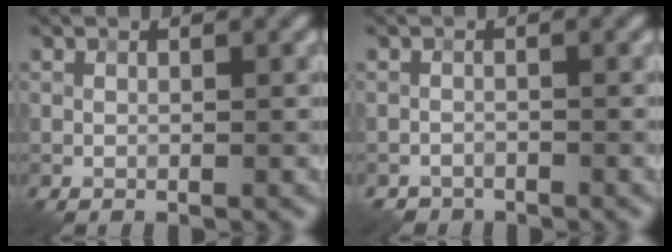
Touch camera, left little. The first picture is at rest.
{"total": 1.8, "force": [-1.6, 0.7, -0.2], "torque": [0.004, 0.004, -0.025]}